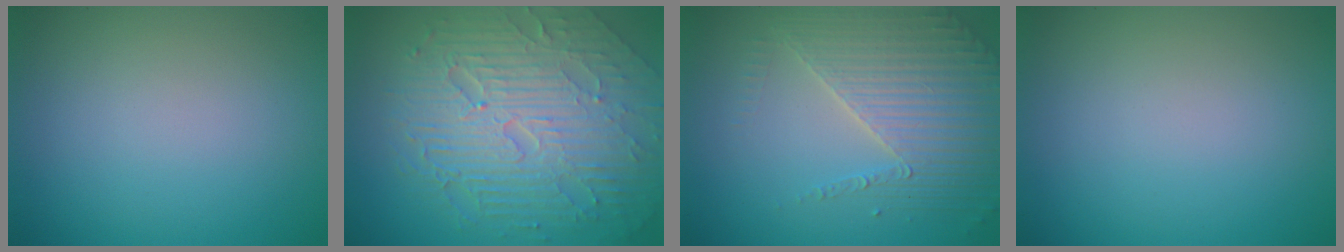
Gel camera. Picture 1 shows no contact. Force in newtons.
{"total": 9.7, "press": 6.2, "slide": 7.4}
{"total": 4.0, "press": 3.8, "slide": 1.2}
{"total": 0.0}